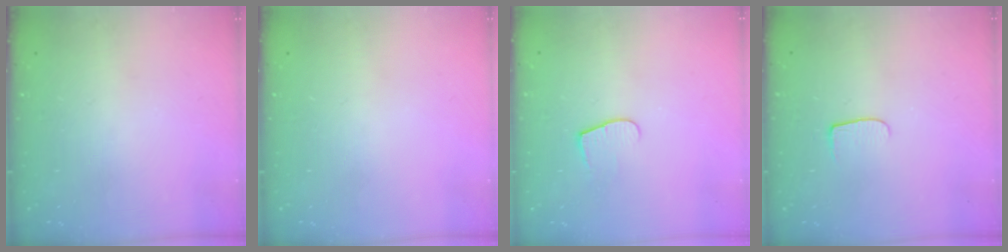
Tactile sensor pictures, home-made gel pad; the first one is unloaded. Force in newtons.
{"total": 0.0}
{"total": 5.7, "press": 5.7, "slide": 0.5}
{"total": 6.5, "press": 6.5, "slide": 0.7}